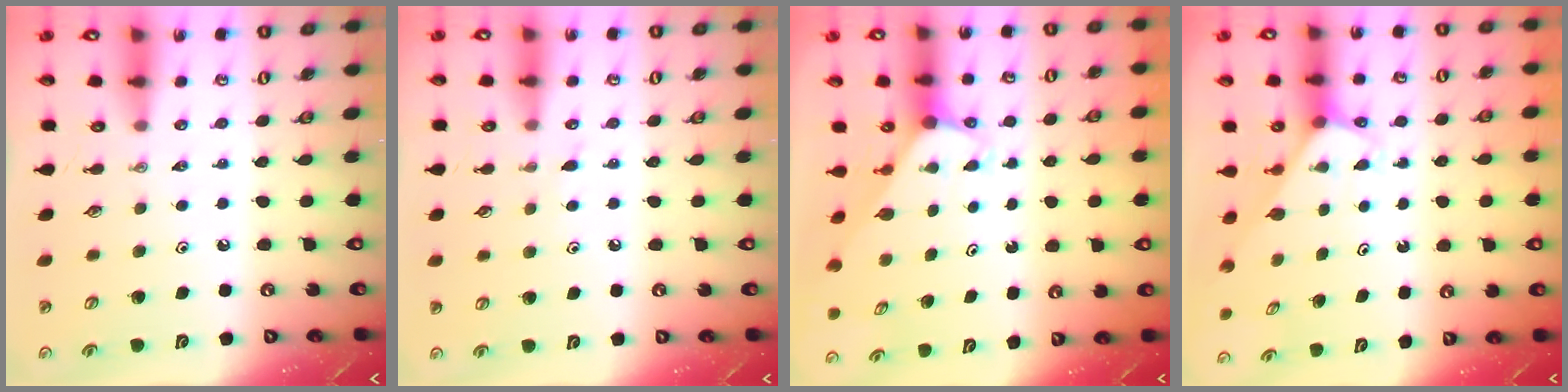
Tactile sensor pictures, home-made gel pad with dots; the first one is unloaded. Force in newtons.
{"total": 4.7, "press": 4.7, "slide": 0.5}
{"total": 3.0, "press": 3.0, "slide": 0.0}
{"total": 2.6, "press": 2.6, "slide": 0.1}